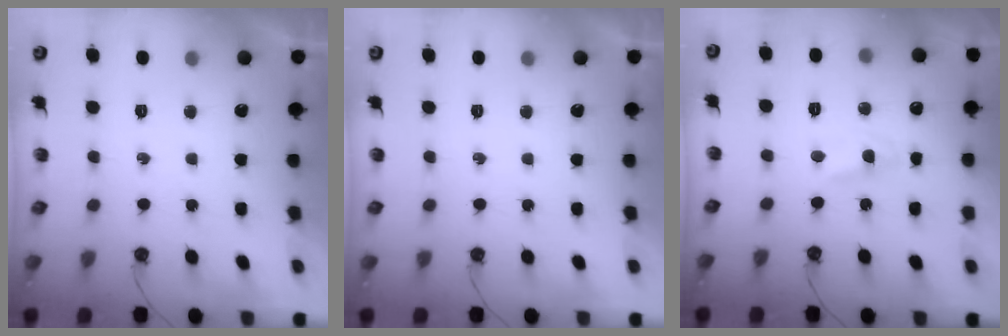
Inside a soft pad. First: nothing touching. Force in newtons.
{"total": 0.0}
{"total": 2.2, "press": 2.2, "slide": 0.3}